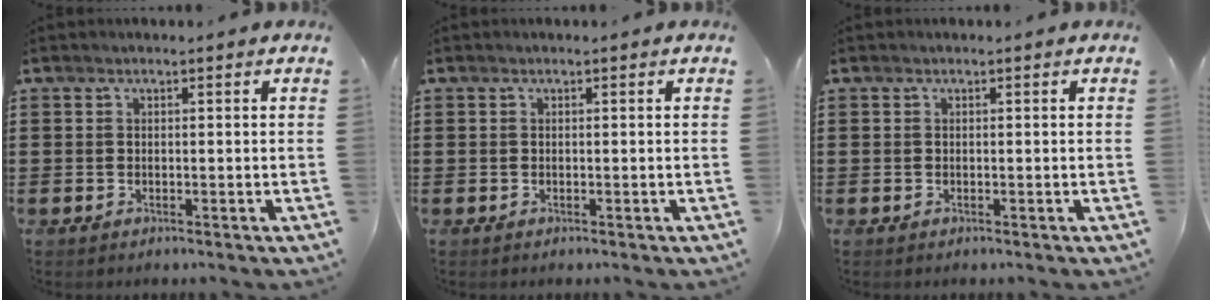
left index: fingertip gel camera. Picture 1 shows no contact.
{"total": 0.0}
{"total": 0.0}